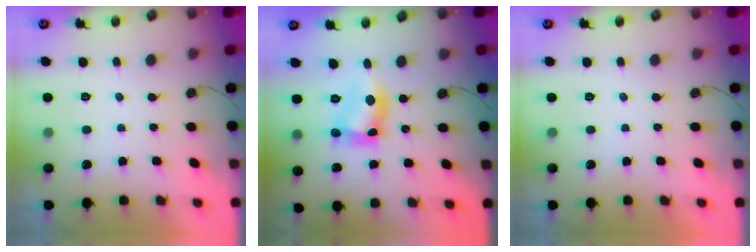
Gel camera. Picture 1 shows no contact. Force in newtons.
{"total": 12.3, "press": 12.3, "slide": 0.7}
{"total": 0.0}